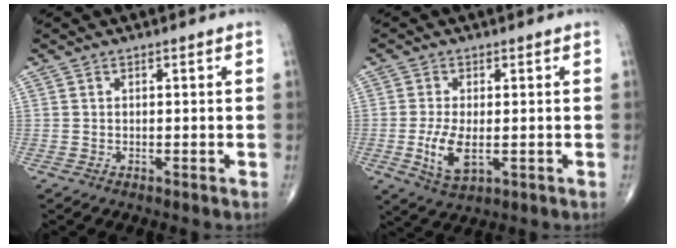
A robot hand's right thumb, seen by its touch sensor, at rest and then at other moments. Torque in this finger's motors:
{"motor_torque": [-0.03, 0.21, 0.41, 0.23, 0.12]}